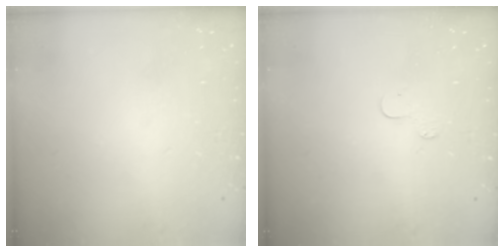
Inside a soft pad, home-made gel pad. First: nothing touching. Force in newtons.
{"total": 3.3, "press": 3.3, "slide": 0.3}